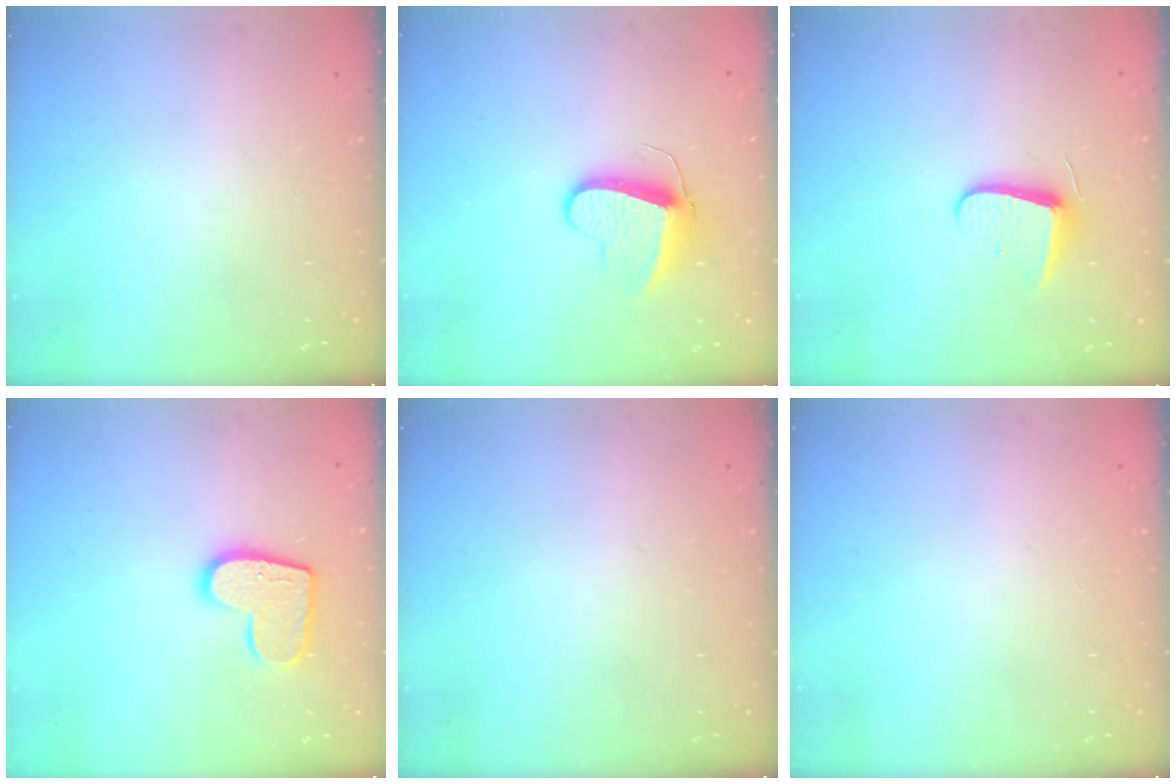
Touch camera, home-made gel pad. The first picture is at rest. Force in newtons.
{"total": 10.3, "press": 10.2, "slide": 0.9}
{"total": 7.8, "press": 7.7, "slide": 0.4}
{"total": 12.7, "press": 12.6, "slide": 0.8}
{"total": 0.0}
{"total": 0.0}